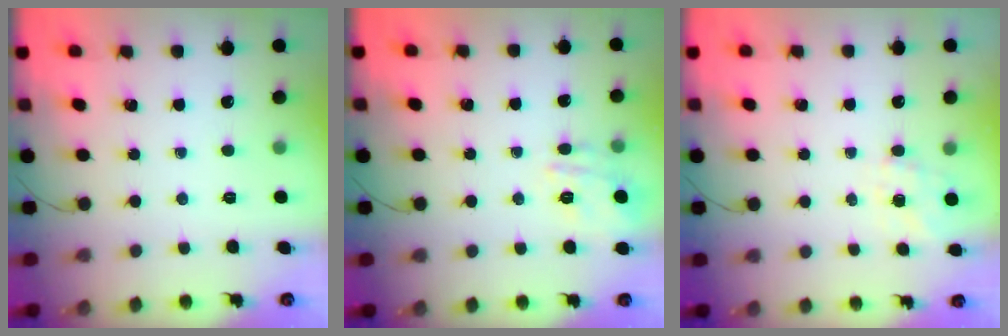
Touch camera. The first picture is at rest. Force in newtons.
{"total": 4.2, "press": 4.1, "slide": 0.8}
{"total": 2.2, "press": 1.9, "slide": 1.2}